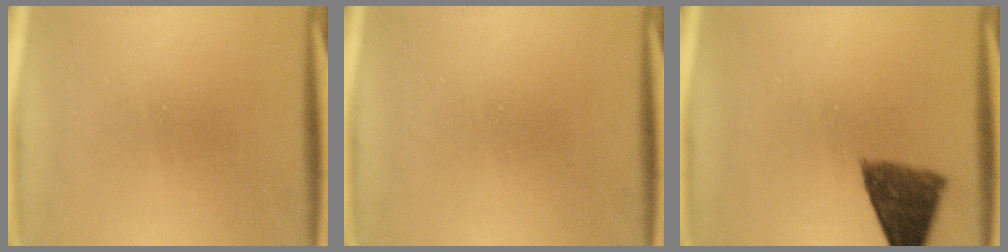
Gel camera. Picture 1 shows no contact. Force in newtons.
{"total": 0.0}
{"total": 8.0}